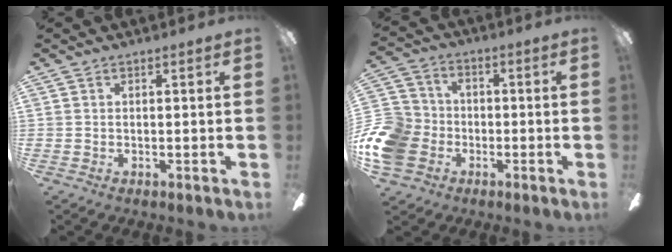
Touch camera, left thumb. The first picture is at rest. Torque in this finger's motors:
{"motor_torque": [0.33, 2.03, -0.05, 0.31, 0.10]}